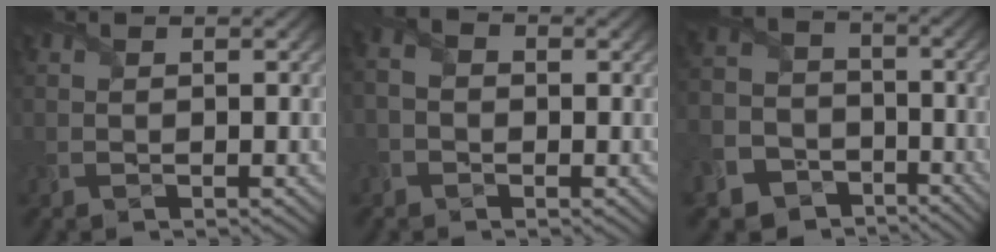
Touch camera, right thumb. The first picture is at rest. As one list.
[{"total": 2.4, "force": [-0.8, 1.7, 1.4], "torque": [-0.033, 0.005, -0.017]}, {"total": 10.8, "force": [-6.8, 7.8, 3.2], "torque": [-0.099, -0.037, -0.125]}]